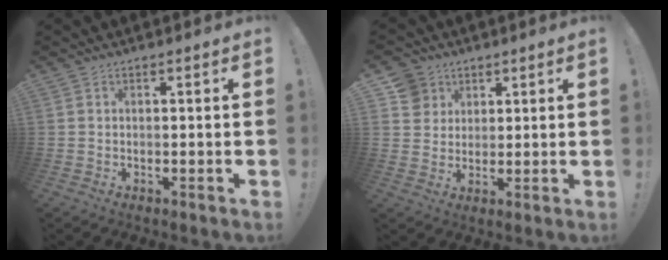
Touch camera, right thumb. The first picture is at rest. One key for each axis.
{"total": 7.0, "fx": 3.4, "fy": 6.1, "fz": 1.0, "tx": -0.013, "ty": -0.018, "tz": 0.069}